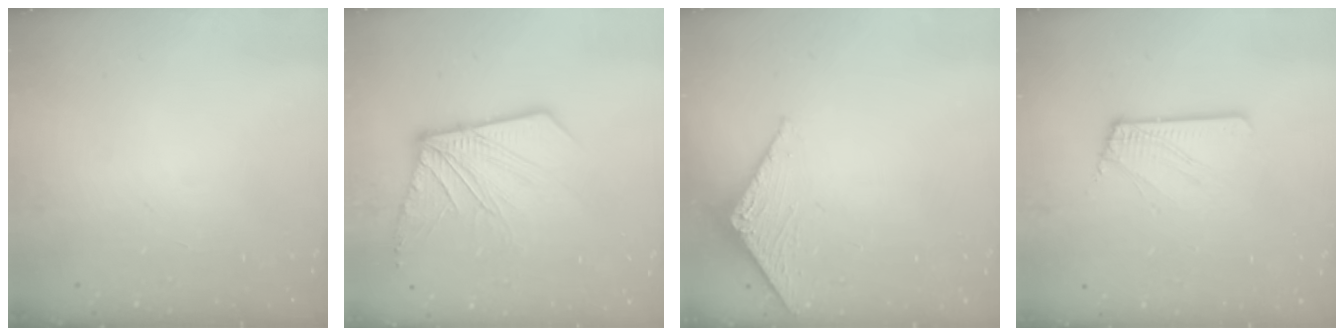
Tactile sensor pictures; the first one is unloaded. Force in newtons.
{"total": 12.5, "press": 12.4, "slide": 1.7}
{"total": 2.4, "press": 2.4, "slide": 0.2}
{"total": 2.3, "press": 2.3, "slide": 0.1}